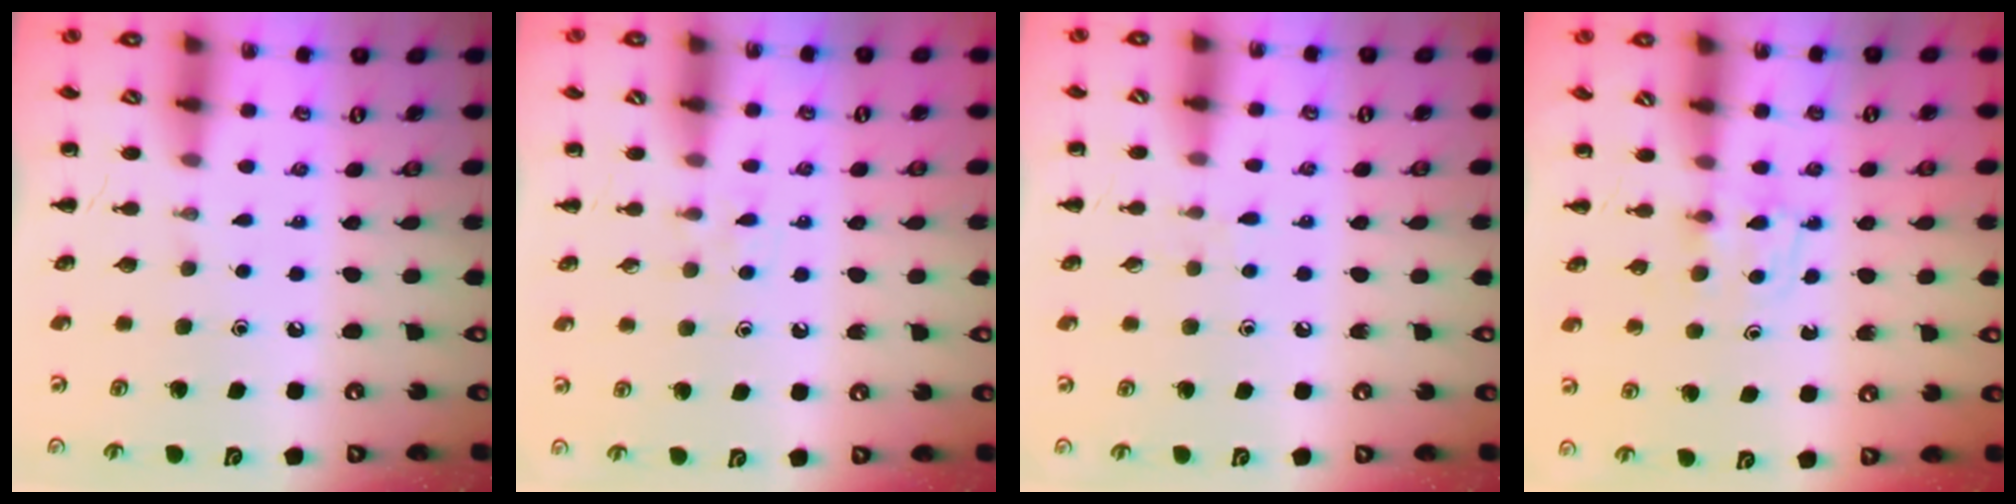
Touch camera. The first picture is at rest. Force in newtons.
{"total": 4.0, "press": 3.6, "slide": 1.6}
{"total": 4.0, "press": 3.6, "slide": 1.7}
{"total": 3.8, "press": 3.6, "slide": 1.3}